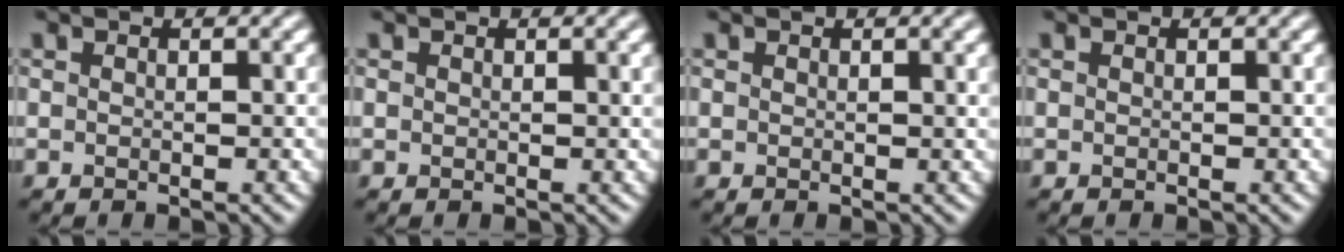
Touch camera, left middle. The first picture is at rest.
{"total": 1.4, "force": [0.9, 0.5, 1.0], "torque": [-0.013, 0.002, 0.015]}
{"total": 1.7, "force": [1.0, 0.5, 1.2], "torque": [-0.015, 0.002, 0.017]}
{"total": 0.0}